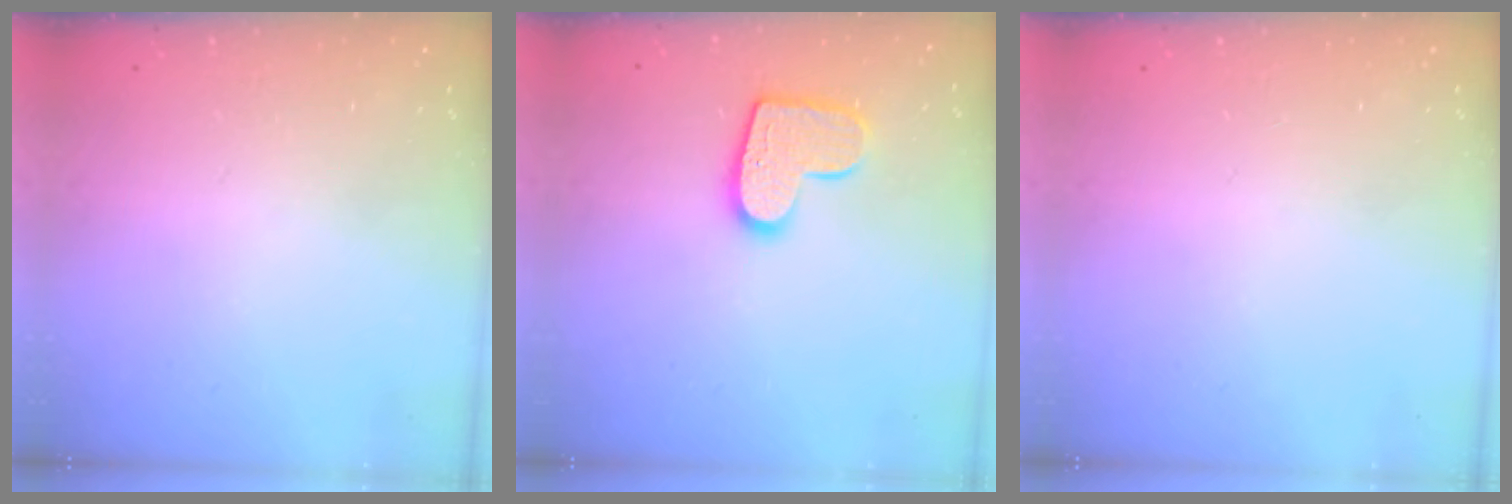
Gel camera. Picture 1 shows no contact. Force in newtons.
{"total": 12.7, "press": 12.6, "slide": 0.8}
{"total": 0.0}